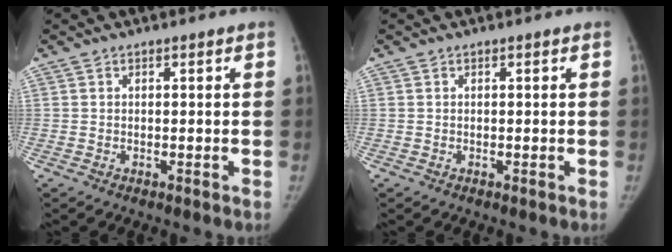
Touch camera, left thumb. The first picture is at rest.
{"total": 0.0}